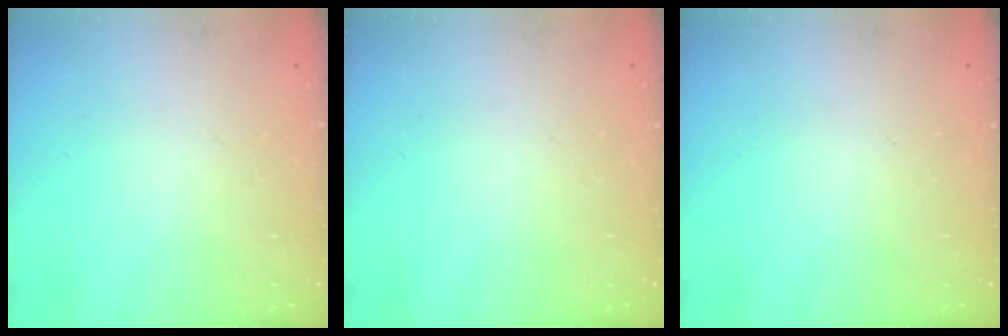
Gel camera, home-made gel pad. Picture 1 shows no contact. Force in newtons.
{"total": 0.0}
{"total": 0.0}